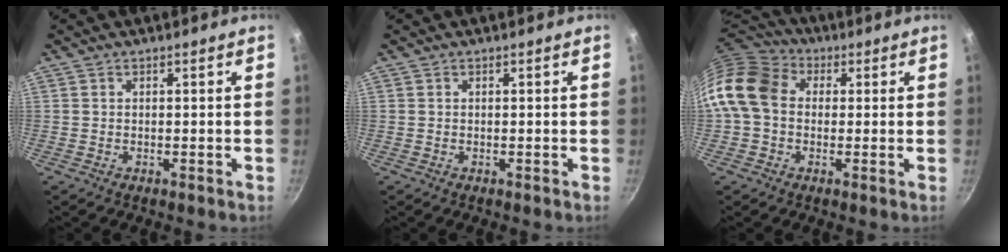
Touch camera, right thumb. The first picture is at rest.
{"total": 0.0}
{"total": 13.4, "force": [1.2, 10.4, 8.3], "torque": [-0.137, 0.024, 0.003]}